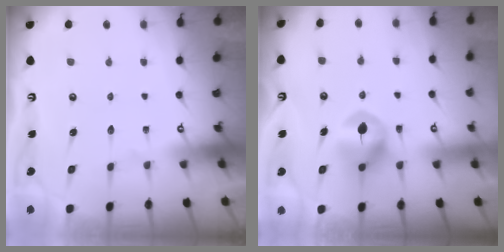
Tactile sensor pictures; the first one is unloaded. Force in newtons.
{"total": 9.0, "press": 8.9, "slide": 0.8}